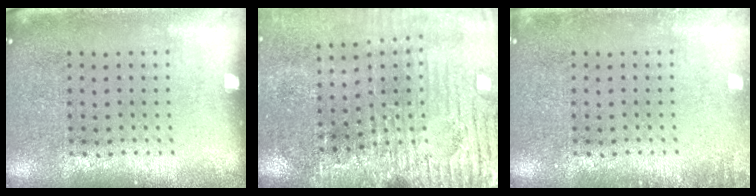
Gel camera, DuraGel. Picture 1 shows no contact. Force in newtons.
{"total": 3.6, "press": 3.5, "slide": 0.5}
{"total": 1.1, "press": 1.1, "slide": 0.2}